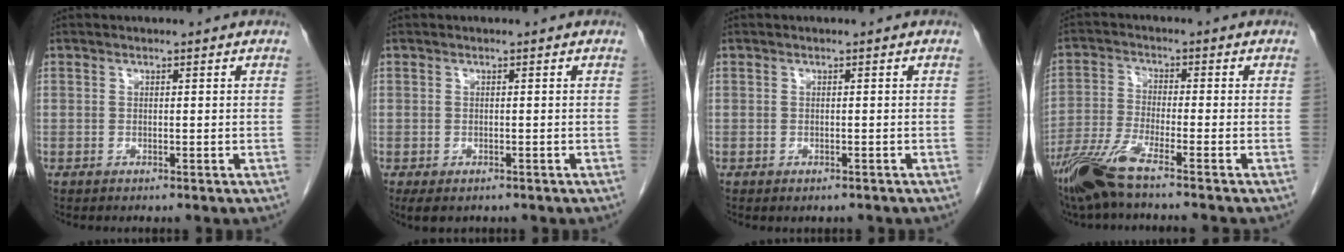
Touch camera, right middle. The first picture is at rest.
{"total": 3.0, "force": [-2.0, 1.6, 1.5], "torque": [-0.020, -0.005, -0.025]}
{"total": 0.7, "force": [-0.5, 0.3, 0.3], "torque": [-0.008, -0.002, -0.003]}
{"total": 8.3, "force": [-6.4, -0.4, 5.4], "torque": [-0.114, -0.030, -0.127]}